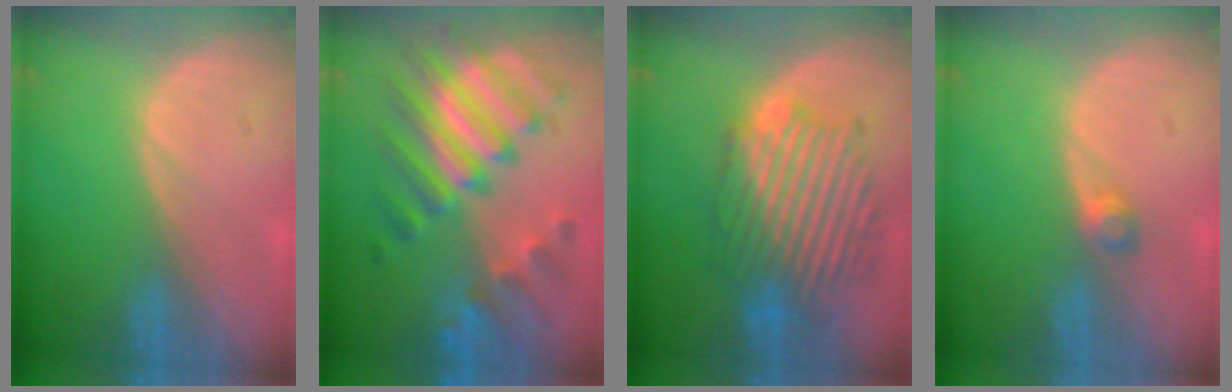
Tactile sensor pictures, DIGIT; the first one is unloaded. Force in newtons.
{"total": 10.9, "press": 10.9, "slide": 0.9}
{"total": 10.7, "press": 10.7, "slide": 0.5}
{"total": 2.0, "press": 1.7, "slide": 1.1}